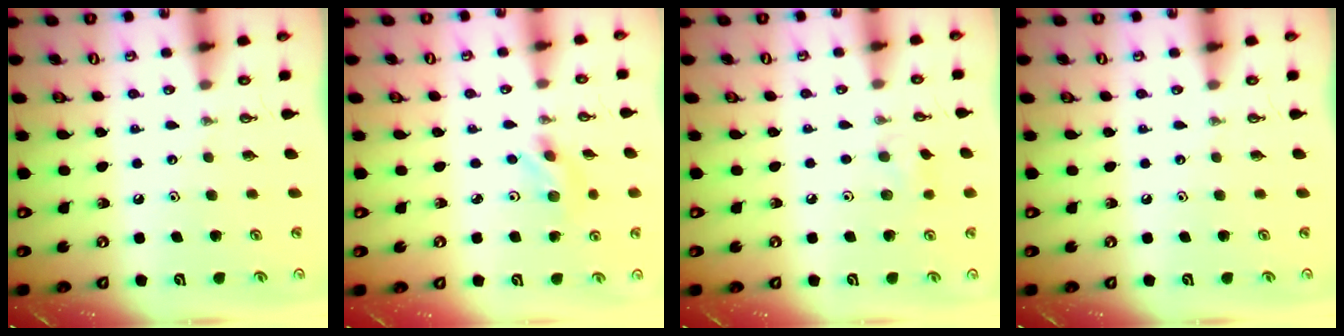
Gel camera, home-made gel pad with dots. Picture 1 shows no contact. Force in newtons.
{"total": 2.7, "press": 2.7, "slide": 0.3}
{"total": 5.5, "press": 5.4, "slide": 1.1}
{"total": 0.0}